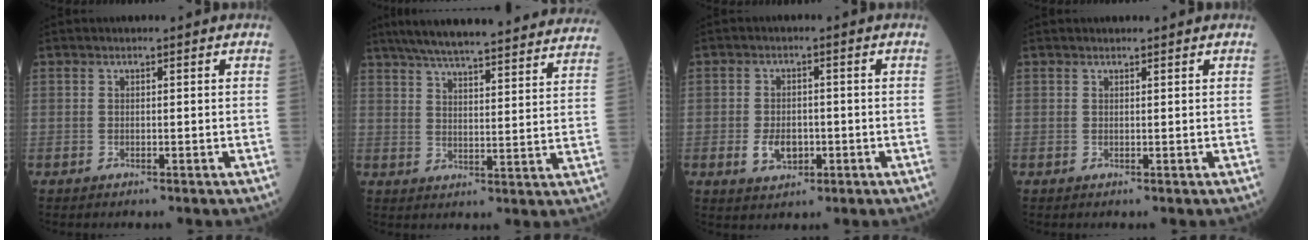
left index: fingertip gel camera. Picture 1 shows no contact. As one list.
[{"total": 31.4, "force": [28.3, 3.5, 13.3], "torque": [-0.209, -0.032, 0.353]}, {"total": 4.3, "force": [-1.3, 2.8, 2.9], "torque": [-0.059, -0.003, -0.016]}, {"total": 1.2, "force": [1.1, 0.1, 0.2], "torque": [-0.006, 0.007, 0.018]}]